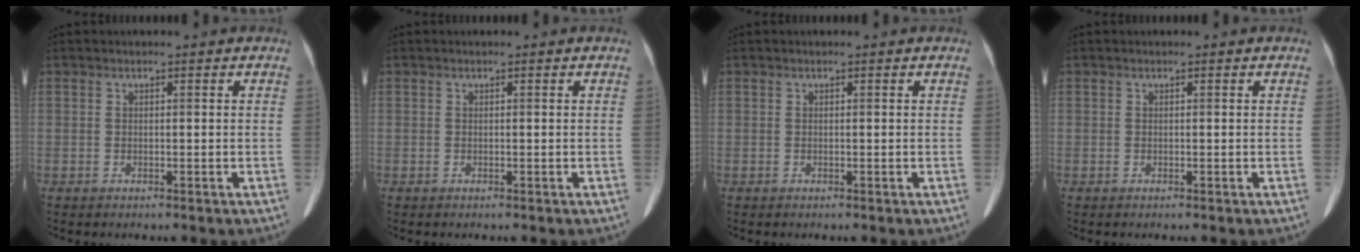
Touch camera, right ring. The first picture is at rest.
{"total": 0.0}
{"total": 0.0}
{"total": 0.0}